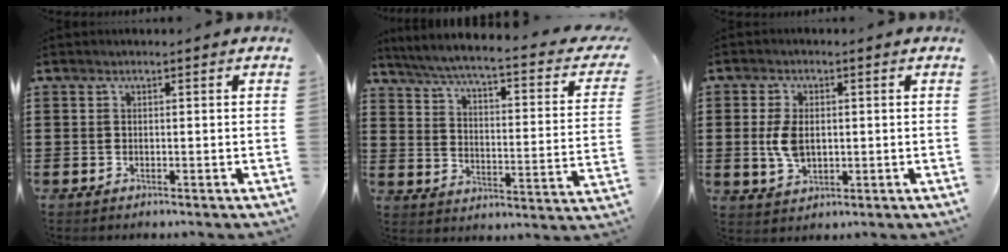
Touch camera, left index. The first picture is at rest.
{"total": 4.3, "force": [3.3, -0.3, 2.8], "torque": [-0.072, -0.035, 0.046]}
{"total": 5.2, "force": [0.4, 3.1, 4.1], "torque": [-0.106, 0.002, 0.000]}